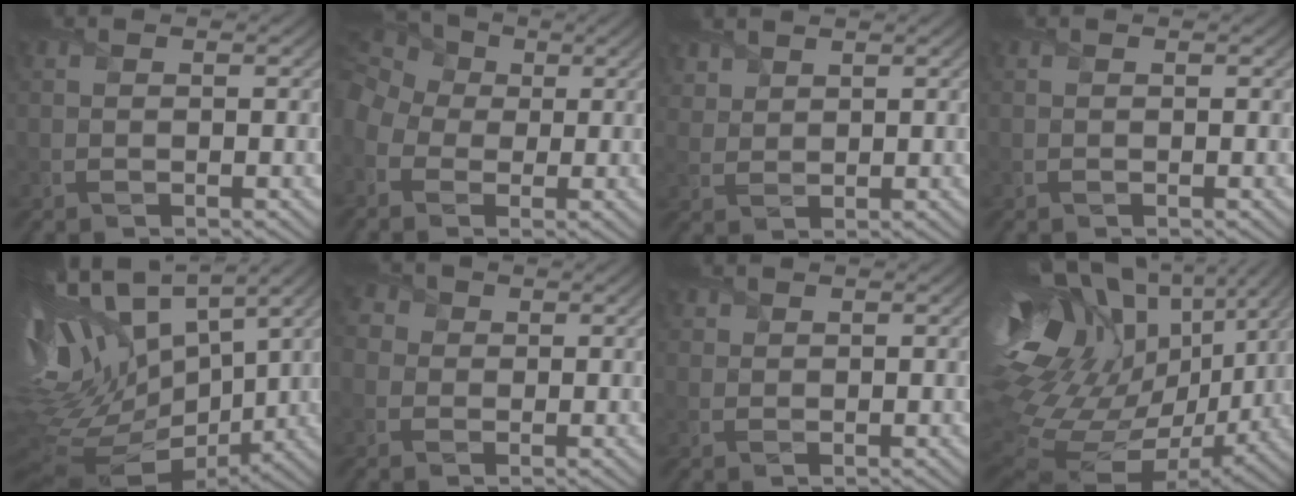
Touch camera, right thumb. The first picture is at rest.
{"total": 9.3, "force": [0.6, 7.4, 5.7], "torque": [-0.167, 0.012, -0.001]}
{"total": 3.5, "force": [2.6, 2.0, 1.0], "torque": [-0.034, -0.002, 0.064]}
{"total": 0.0}
{"total": 18.6, "force": [3.4, 10.0, 15.3], "torque": [-0.323, 0.017, 0.088]}
{"total": 4.1, "force": [1.1, 3.6, 1.7], "torque": [-0.063, 0.016, 0.000]}
{"total": 1.8, "force": [1.3, 1.1, 0.4], "torque": [-0.012, 0.002, 0.026]}
{"total": 20.3, "force": [3.8, 13.2, 14.8], "torque": [-0.324, -0.020, 0.112]}